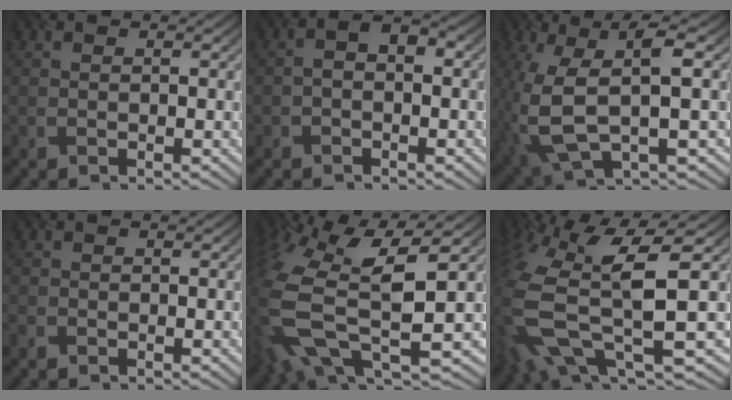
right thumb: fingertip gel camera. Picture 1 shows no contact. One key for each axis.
{"total": 3.0, "fx": -0.1, "fy": 1.6, "fz": 2.5, "tx": -0.049, "ty": 0.012, "tz": -0.008}
{"total": 11.3, "fx": -0.1, "fy": 4.1, "fz": 10.6, "tx": -0.242, "ty": -0.008, "tz": 0.004}
{"total": 0.9, "fx": -0.8, "fy": 0.3, "fz": 0.3, "tx": -0.012, "ty": -0.005, "tz": -0.019}
{"total": 15.2, "fx": -1.5, "fy": 6.4, "fz": 13.7, "tx": -0.337, "ty": -0.018, "tz": -0.008}
{"total": 13.9, "fx": -1.6, "fy": 5.3, "fz": 12.8, "tx": -0.309, "ty": -0.024, "tz": -0.006}